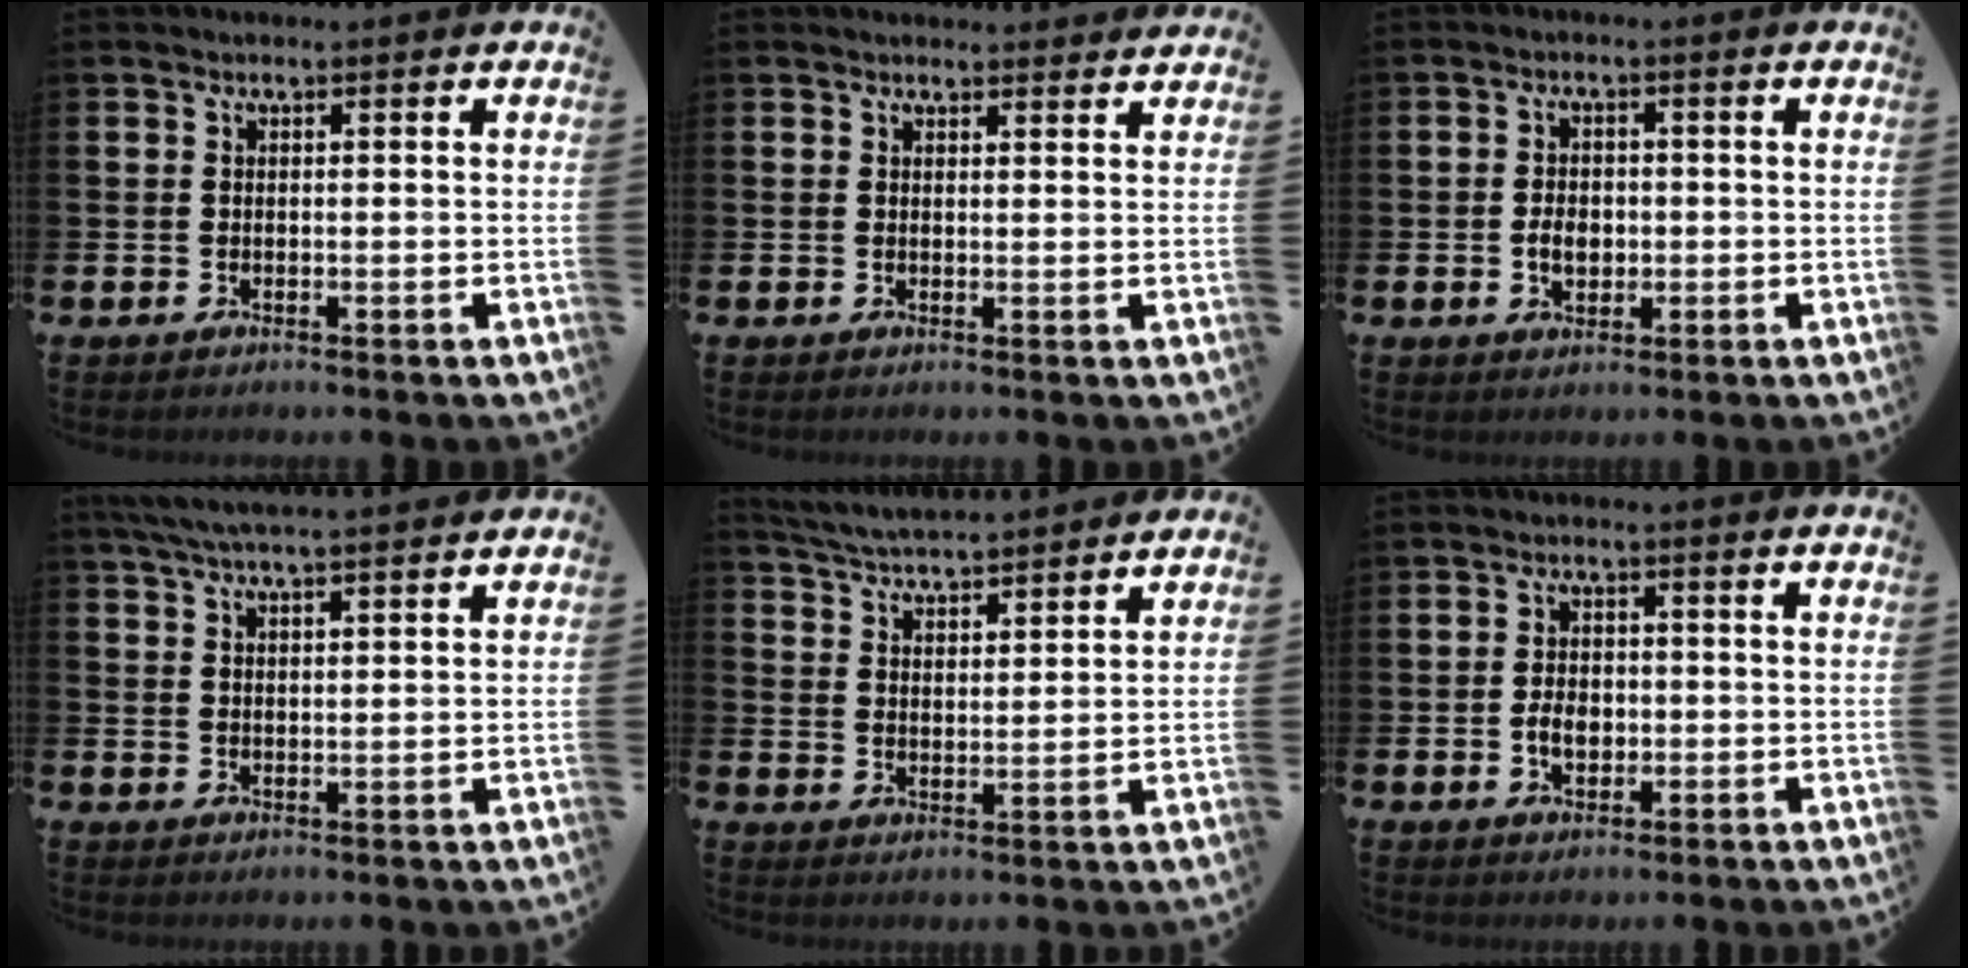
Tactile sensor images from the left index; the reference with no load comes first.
{"total": 1.6, "force": [1.6, 0.3, 0.0], "torque": [0.011, -0.008, 0.026]}
{"total": 3.2, "force": [-0.4, 2.3, 2.2], "torque": [-0.022, -0.003, -0.015]}
{"total": 5.4, "force": [5.0, 0.2, 2.1], "torque": [-0.052, -0.013, 0.092]}
{"total": 5.0, "force": [5.0, 0.1, 0.4], "torque": [-0.026, -0.036, 0.087]}
{"total": 3.3, "force": [-0.6, 2.3, 2.2], "torque": [-0.022, -0.003, -0.018]}